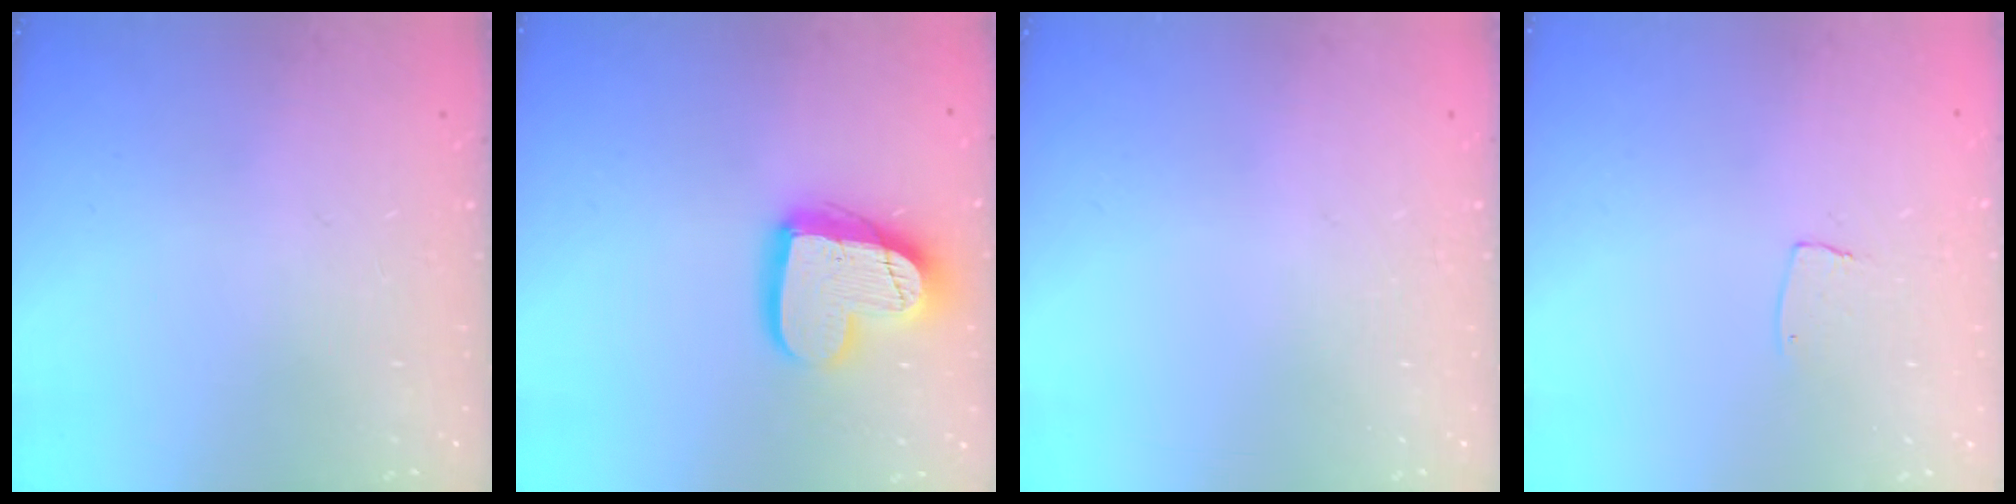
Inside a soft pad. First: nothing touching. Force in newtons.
{"total": 15.5, "press": 15.4, "slide": 1.1}
{"total": 0.0}
{"total": 2.6, "press": 2.6, "slide": 0.1}